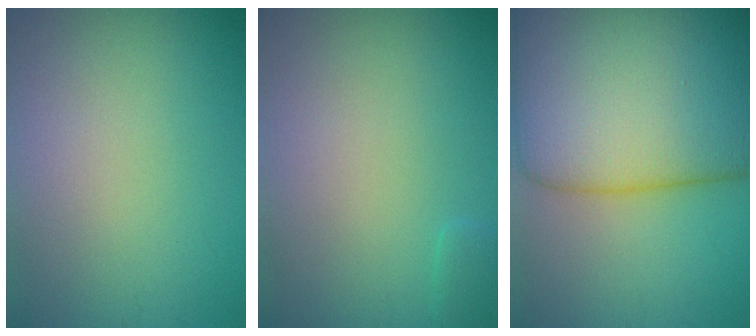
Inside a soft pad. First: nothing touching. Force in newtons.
{"total": 0.9, "press": 0.9, "slide": 0.1}
{"total": 17.0, "press": 17.0, "slide": 0.5}